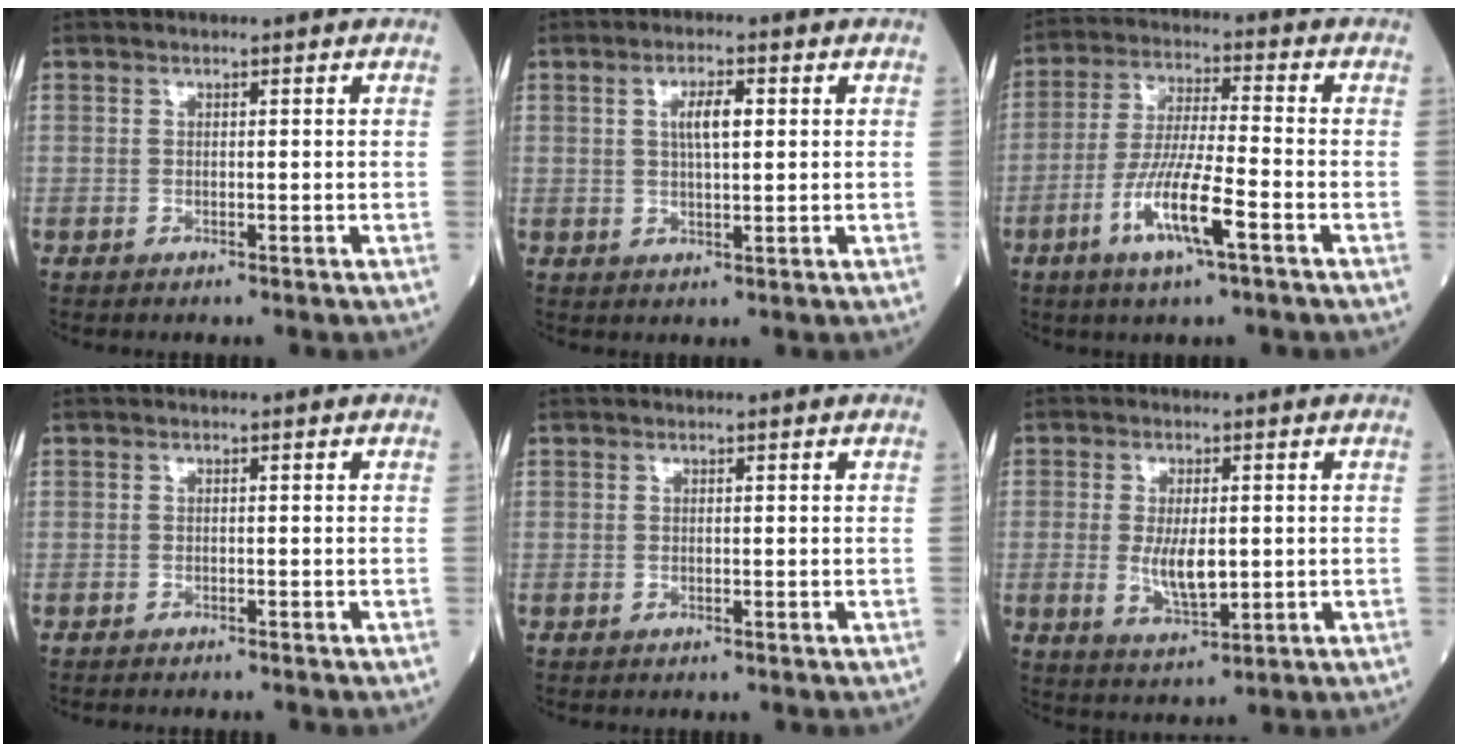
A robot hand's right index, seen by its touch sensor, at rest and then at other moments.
{"total": 4.2, "force": [1.1, 1.0, 3.9], "torque": [-0.071, 0.005, 0.019]}
{"total": 10.3, "force": [-4.4, 0.8, 9.2], "torque": [-0.182, -0.011, -0.084]}
{"total": 2.4, "force": [-2.2, 0.2, 1.0], "torque": [-0.015, -0.003, -0.028]}
{"total": 0.0}
{"total": 6.5, "force": [-0.2, 2.6, 5.9], "torque": [-0.113, -0.013, 0.002]}